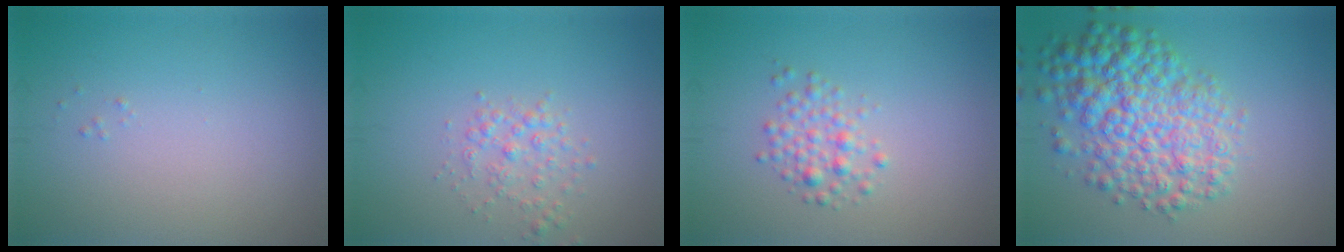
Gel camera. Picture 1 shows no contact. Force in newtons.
{"total": 1.9, "press": 1.9, "slide": 0.1}
{"total": 2.1, "press": 2.1, "slide": 0.1}
{"total": 7.7, "press": 7.7, "slide": 0.2}